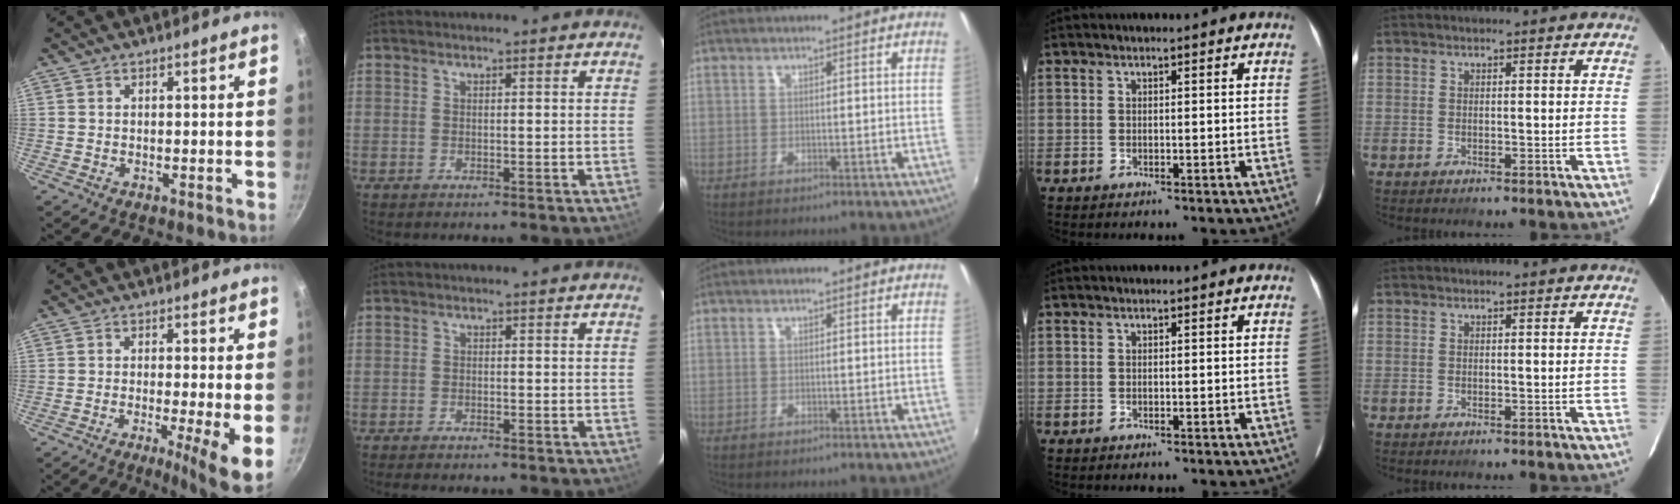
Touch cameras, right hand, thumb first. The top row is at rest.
{"thumb": {"total": 8.6, "force": [-1.4, 1.0, 8.4], "torque": [-0.112, -0.011, -0.020]}, "index": {"total": 3.3, "force": [-2.9, 1.0, 1.4], "torque": [-0.037, -0.009, -0.046]}}